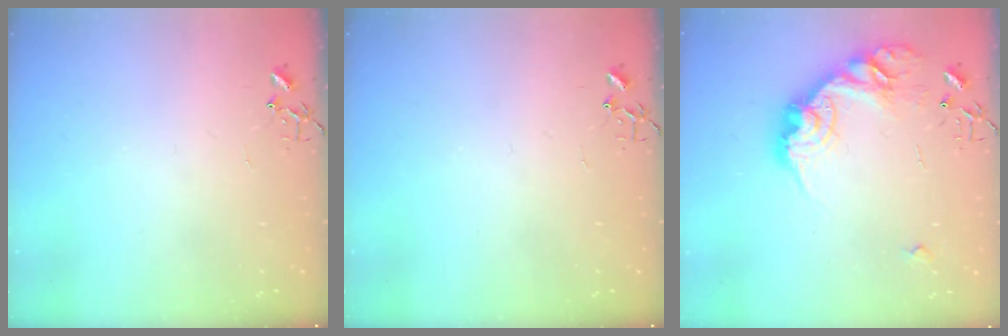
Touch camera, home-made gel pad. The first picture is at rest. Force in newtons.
{"total": 0.0}
{"total": 19.2, "press": 19.2, "slide": 0.8}